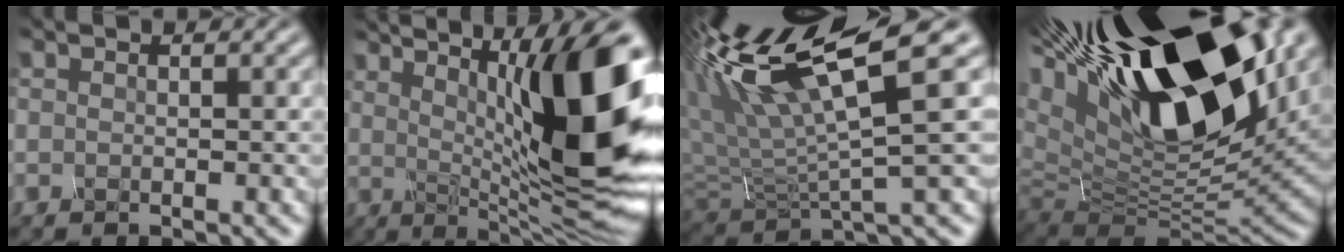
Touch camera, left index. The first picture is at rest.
{"total": 12.6, "force": [2.0, 2.6, 12.2], "torque": [-0.147, 0.011, 0.050]}
{"total": 8.8, "force": [4.9, 1.0, 7.3], "torque": [-0.151, 0.020, 0.102]}
{"total": 17.6, "force": [8.7, 7.9, 13.0], "torque": [-0.251, 0.039, 0.163]}